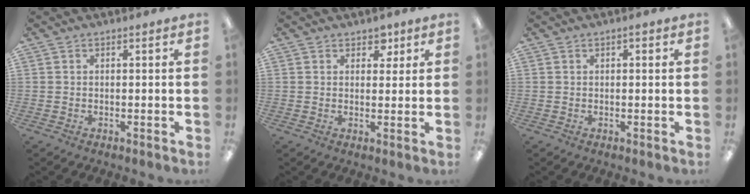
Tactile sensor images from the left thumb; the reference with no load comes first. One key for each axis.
{"total": 3.7, "fx": 2.4, "fy": 2.5, "fz": 1.3, "tx": 0.001, "ty": -0.012, "tz": 0.037}
{"total": 0.7, "fx": 0.1, "fy": 0.4, "fz": 0.6, "tx": -0.002, "ty": -0.001, "tz": -0.001}